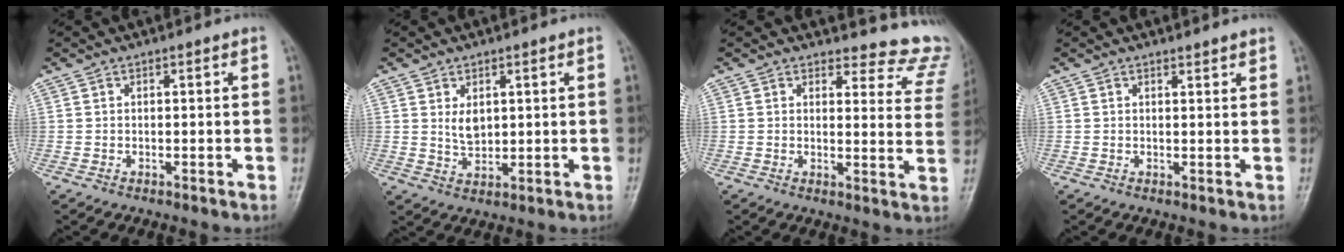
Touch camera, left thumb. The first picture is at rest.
{"total": 3.6, "force": [1.3, 2.3, 2.5], "torque": [-0.033, -0.017, 0.034]}
{"total": 12.1, "force": [11.6, 3.5, 0.2], "torque": [0.053, -0.116, 0.095]}
{"total": 1.2, "force": [1.1, 0.1, 0.3], "torque": [0.003, -0.009, 0.019]}